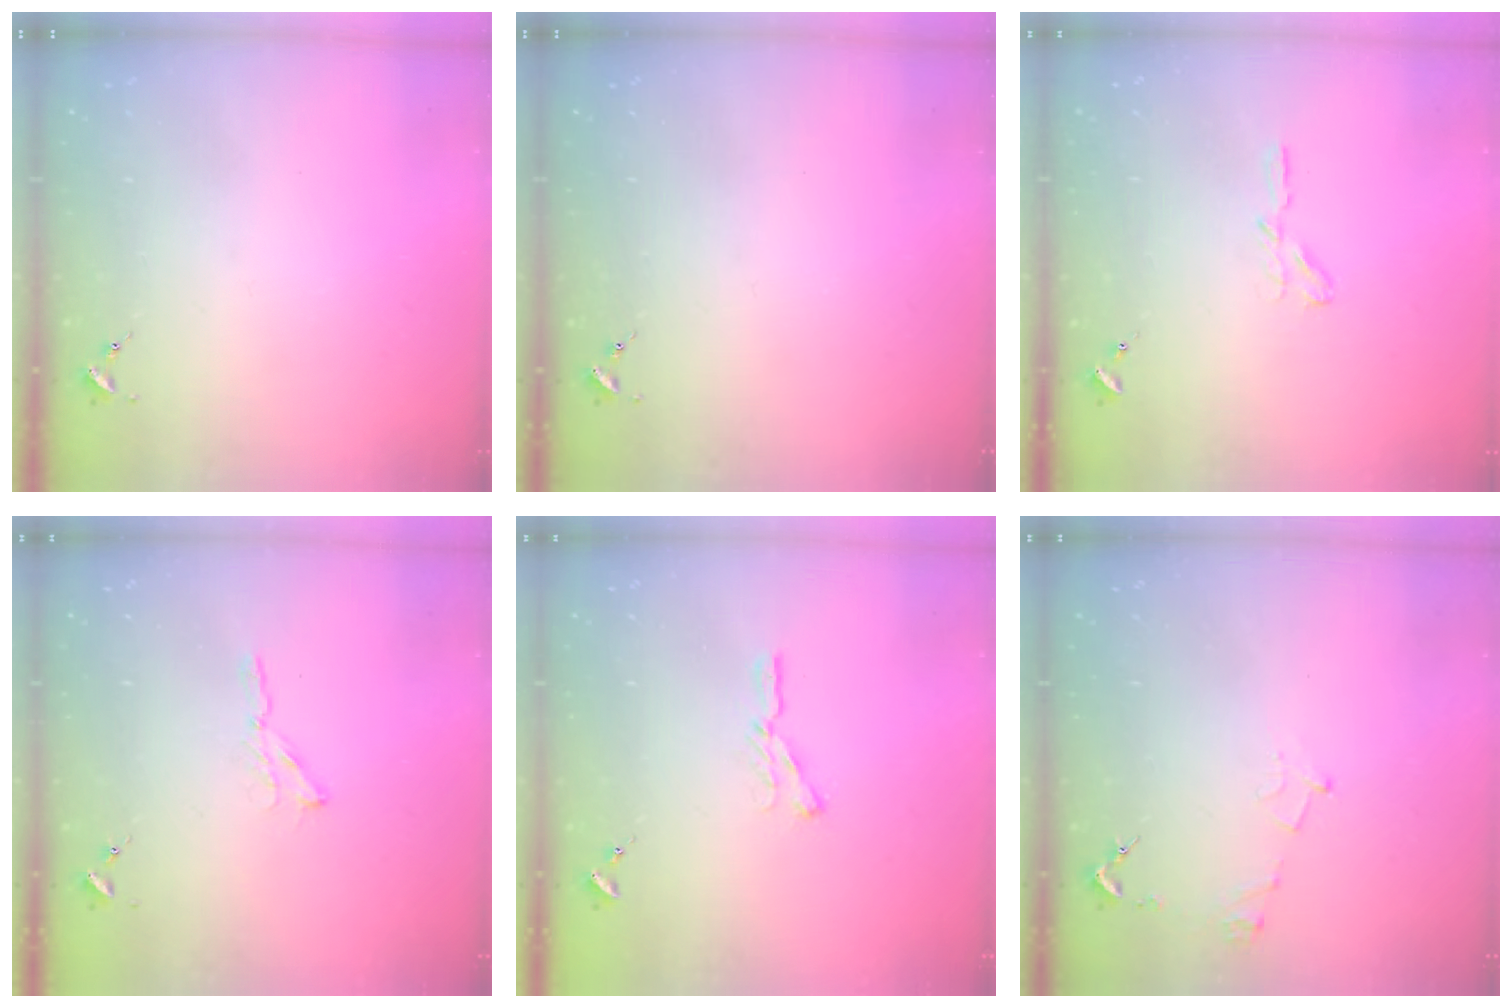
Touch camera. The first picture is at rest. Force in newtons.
{"total": 0.0}
{"total": 3.8, "press": 3.8, "slide": 0.3}
{"total": 2.9, "press": 2.9, "slide": 0.3}
{"total": 4.7, "press": 4.6, "slide": 0.6}
{"total": 6.2, "press": 6.2, "slide": 0.7}